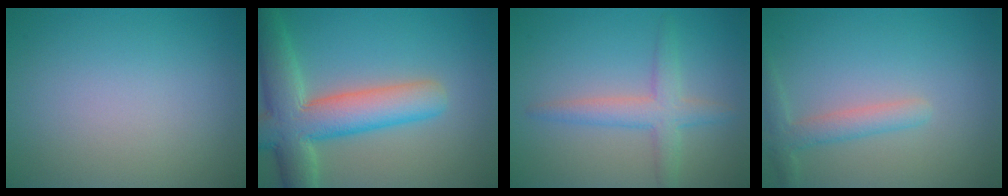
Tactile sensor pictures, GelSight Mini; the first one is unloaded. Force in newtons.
{"total": 8.6, "press": 8.6, "slide": 0.7}
{"total": 3.4, "press": 3.4, "slide": 0.1}
{"total": 2.4, "press": 2.4, "slide": 0.1}